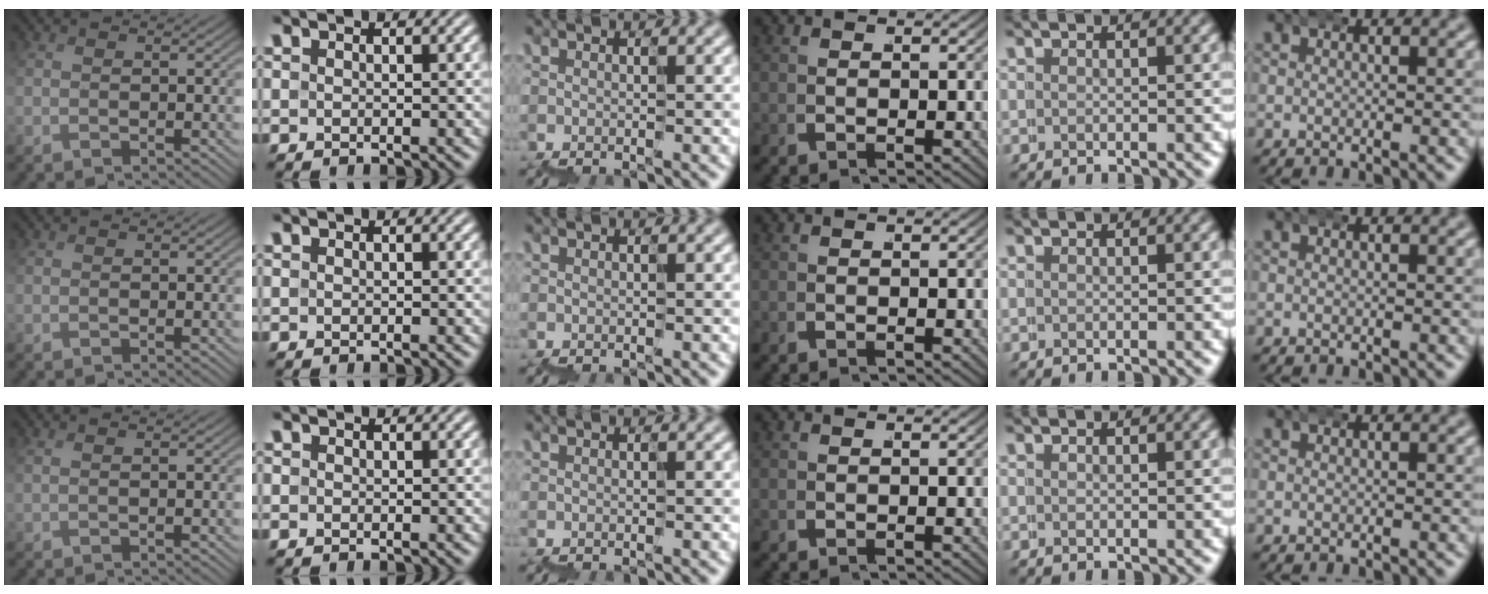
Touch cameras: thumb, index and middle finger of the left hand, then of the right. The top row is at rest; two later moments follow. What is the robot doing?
{"motion": "wrap", "object": "belt"}